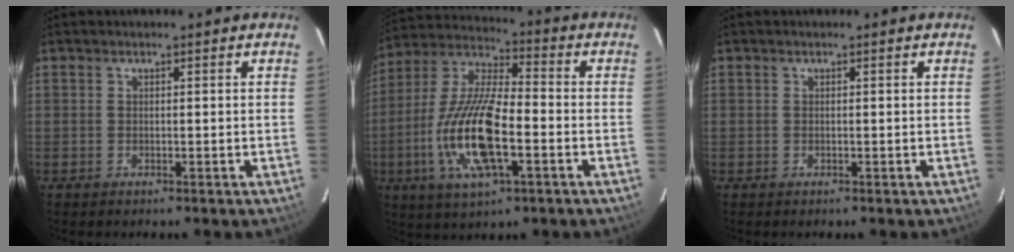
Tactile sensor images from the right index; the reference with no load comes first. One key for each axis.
{"total": 17.4, "fx": -4.9, "fy": 5.8, "fz": 15.6, "tx": -0.326, "ty": -0.010, "tz": -0.097}
{"total": 0.0}